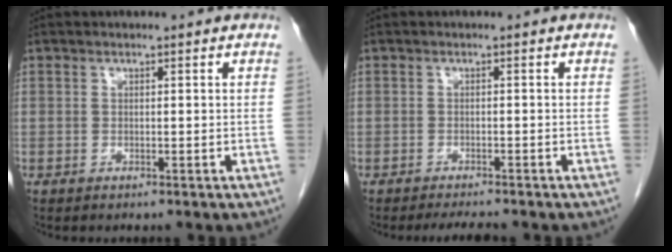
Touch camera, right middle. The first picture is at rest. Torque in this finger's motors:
{"motor_torque": [0.32, -0.18, 0.00, 0.00]}